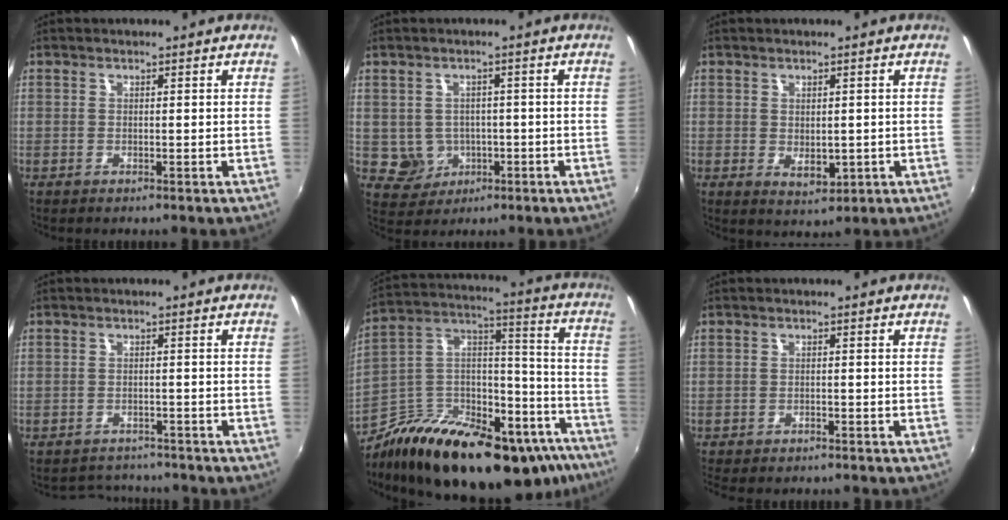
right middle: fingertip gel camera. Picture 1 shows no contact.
{"total": 5.4, "force": [-1.0, 5.2, 1.2], "torque": [-0.036, 0.007, 0.002]}
{"total": 3.2, "force": [0.6, 2.1, 2.3], "torque": [-0.032, -0.007, 0.014]}
{"total": 4.2, "force": [-3.9, 1.4, -0.1], "torque": [-0.007, 0.006, -0.060]}
{"total": 30.4, "force": [-20.6, 13.6, 17.8], "torque": [-0.263, 0.041, -0.290]}
{"total": 2.8, "force": [-2.5, 0.9, 1.0], "torque": [-0.031, -0.017, -0.040]}